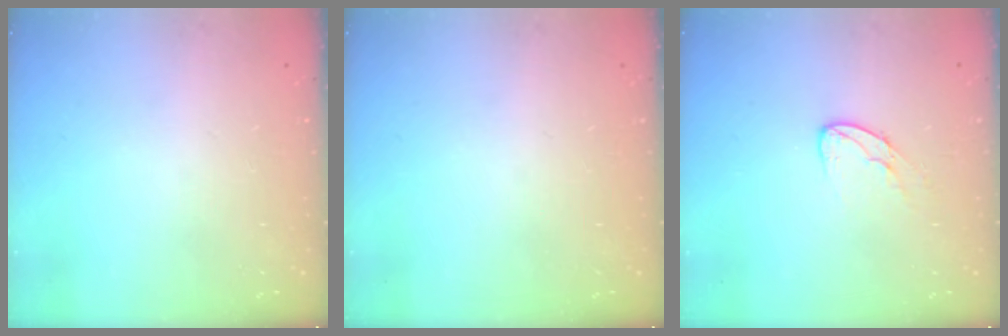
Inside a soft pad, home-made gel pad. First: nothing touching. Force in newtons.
{"total": 0.0}
{"total": 6.6, "press": 6.6, "slide": 0.7}